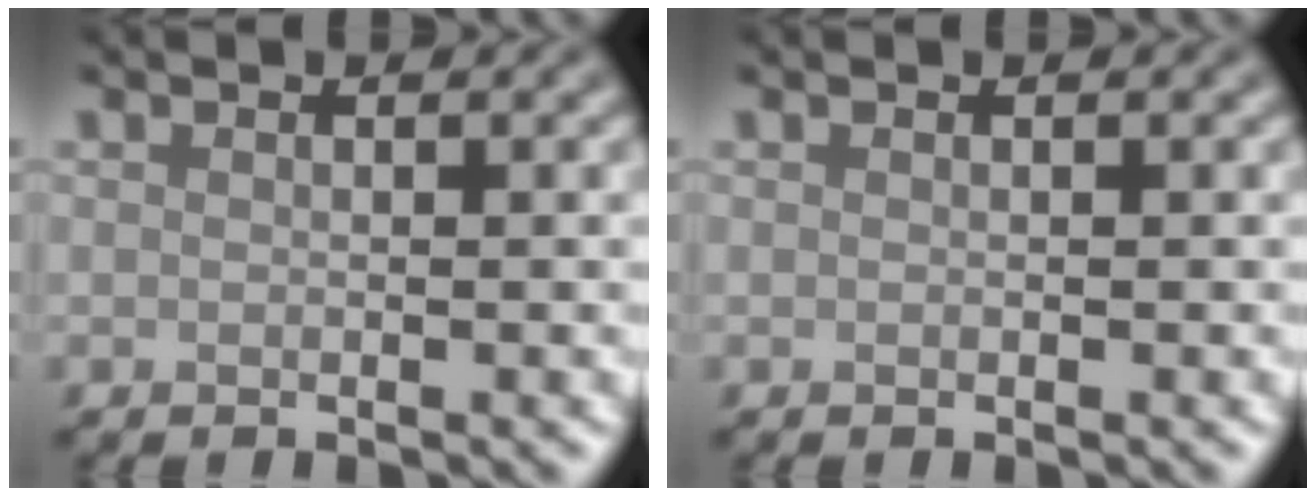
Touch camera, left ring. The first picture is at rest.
{"total": 0.0}